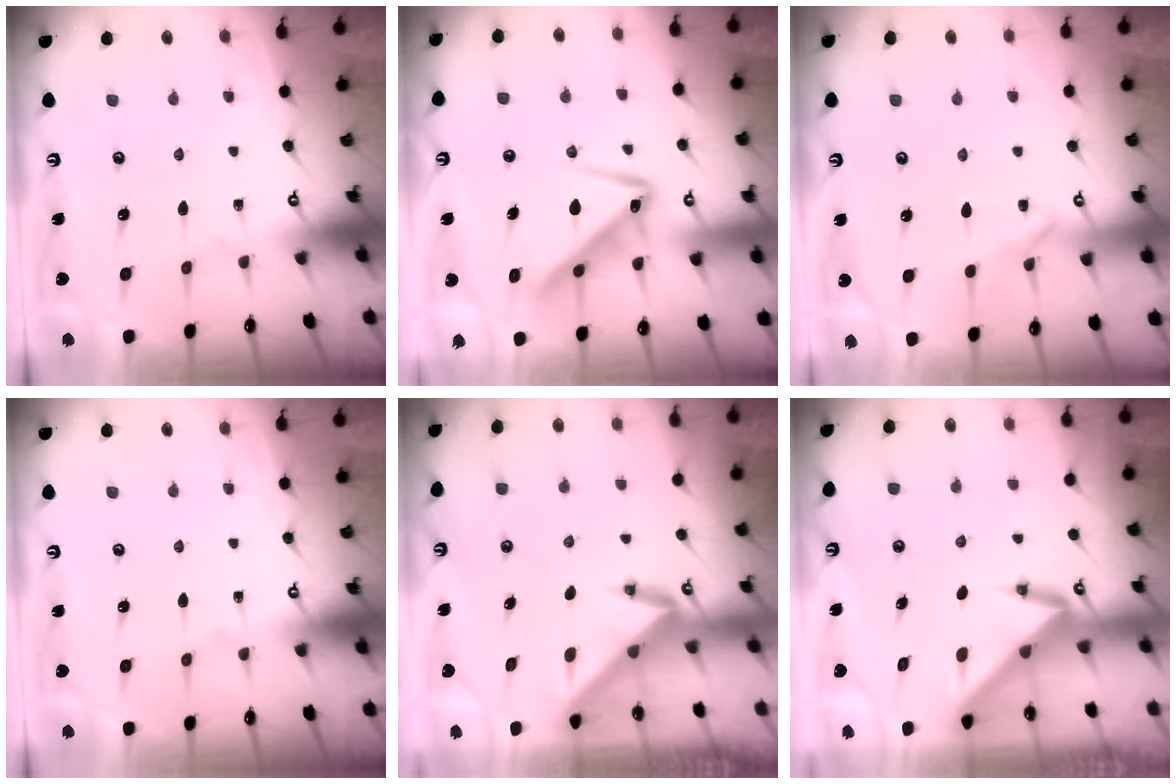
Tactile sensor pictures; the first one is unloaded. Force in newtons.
{"total": 10.9, "press": 10.8, "slide": 1.0}
{"total": 4.5, "press": 4.5, "slide": 0.5}
{"total": 0.0}
{"total": 3.3, "press": 3.3, "slide": 0.2}
{"total": 3.6, "press": 3.6, "slide": 0.2}